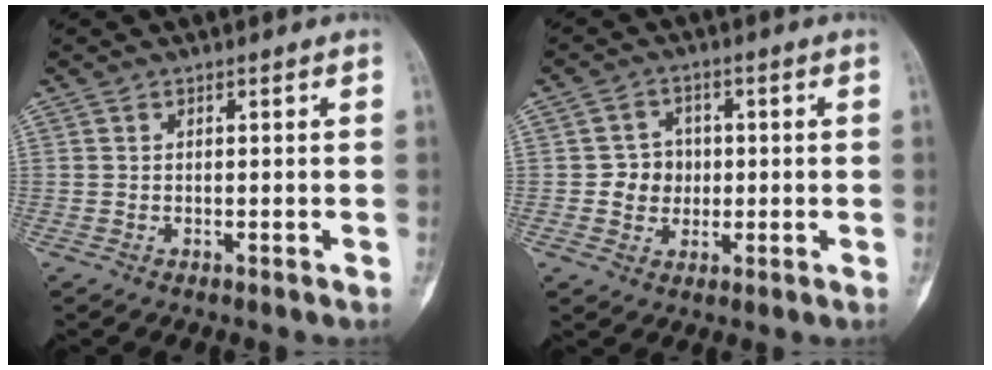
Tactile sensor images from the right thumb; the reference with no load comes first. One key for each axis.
{"total": 5.4, "fx": -0.1, "fy": 5.0, "fz": 1.9, "tx": 0.001, "ty": 0.009, "tz": -0.005}